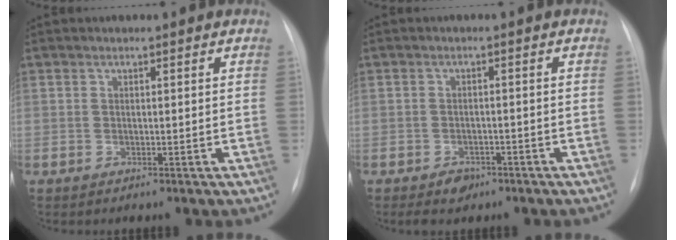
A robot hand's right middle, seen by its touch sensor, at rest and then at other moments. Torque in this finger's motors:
{"motor_torque": [0.39, -0.46, 0.02, 0.00]}